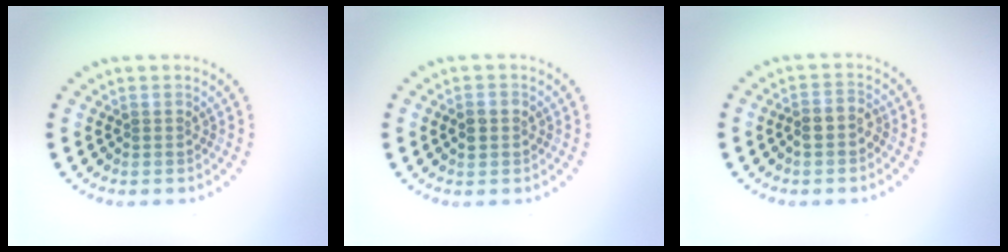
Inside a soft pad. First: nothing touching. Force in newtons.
{"total": 1.6, "press": 1.6, "slide": 0.2}
{"total": 2.1, "press": 1.9, "slide": 0.9}